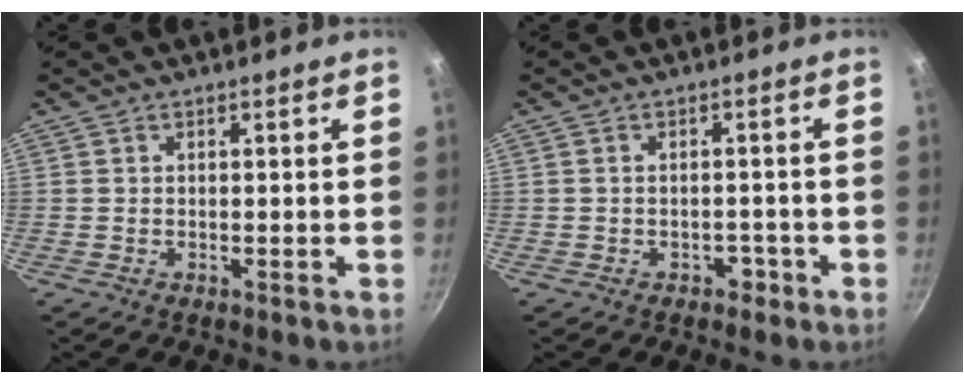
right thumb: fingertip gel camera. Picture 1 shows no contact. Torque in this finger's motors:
{"motor_torque": [-0.21, 0.11, -0.12, 0.03, 0.04]}